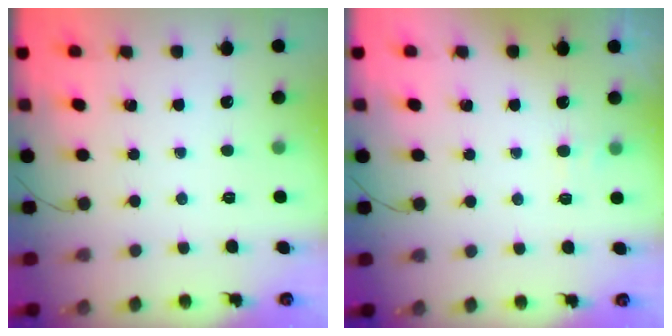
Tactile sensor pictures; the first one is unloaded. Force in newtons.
{"total": 4.3, "press": 4.1, "slide": 1.1}